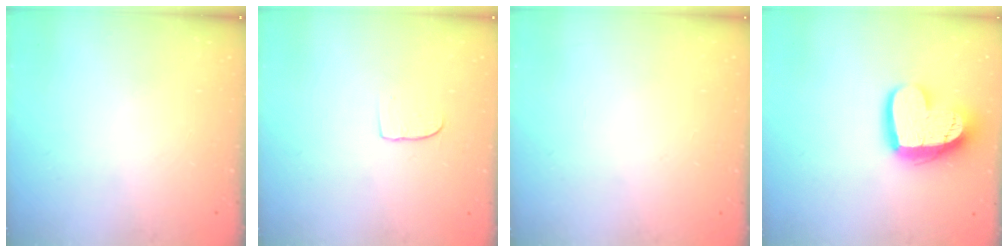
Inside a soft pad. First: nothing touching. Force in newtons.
{"total": 4.7, "press": 4.7, "slide": 0.4}
{"total": 0.0}
{"total": 16.3, "press": 16.3, "slide": 1.3}